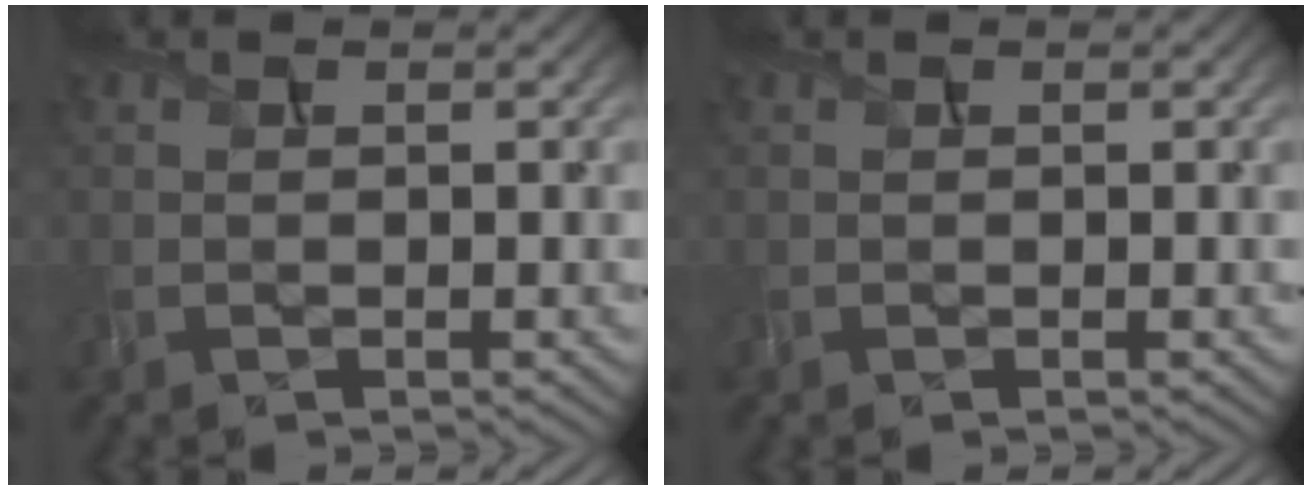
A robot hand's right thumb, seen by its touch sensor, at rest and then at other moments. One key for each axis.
{"total": 0.0}